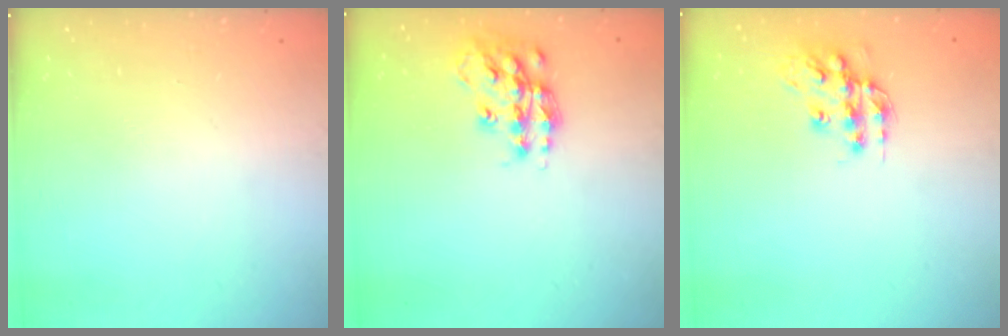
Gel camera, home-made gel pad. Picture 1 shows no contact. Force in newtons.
{"total": 14.6, "press": 14.6, "slide": 0.8}
{"total": 12.5, "press": 12.5, "slide": 0.9}